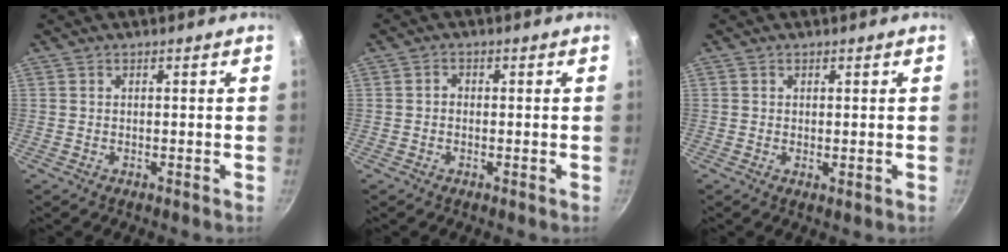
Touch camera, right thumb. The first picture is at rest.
{"total": 1.3, "force": [-0.2, 1.1, 0.7], "torque": [-0.011, 0.006, -0.006]}
{"total": 0.9, "force": [0.3, 0.5, 0.7], "torque": [-0.011, -0.007, 0.002]}